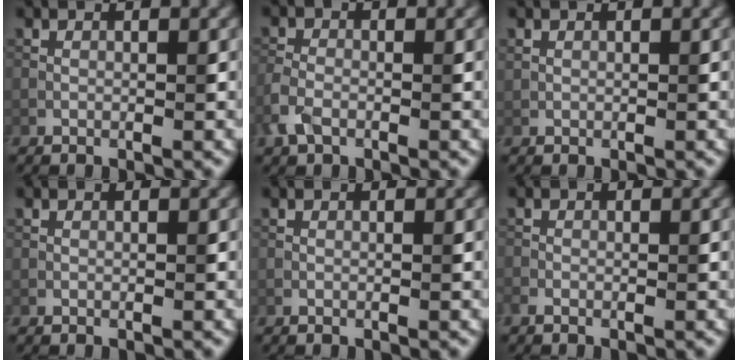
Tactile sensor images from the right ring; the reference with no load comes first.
{"total": 3.1, "force": [-1.7, 1.8, 1.9], "torque": [-0.052, 0.000, -0.036]}
{"total": 0.6, "force": [0.5, 0.4, 0.1], "torque": [-0.007, -0.002, 0.014]}
{"total": 0.0}
{"total": 0.0}
{"total": 1.3, "force": [-0.6, 0.6, 0.9], "torque": [-0.022, -0.001, -0.014]}